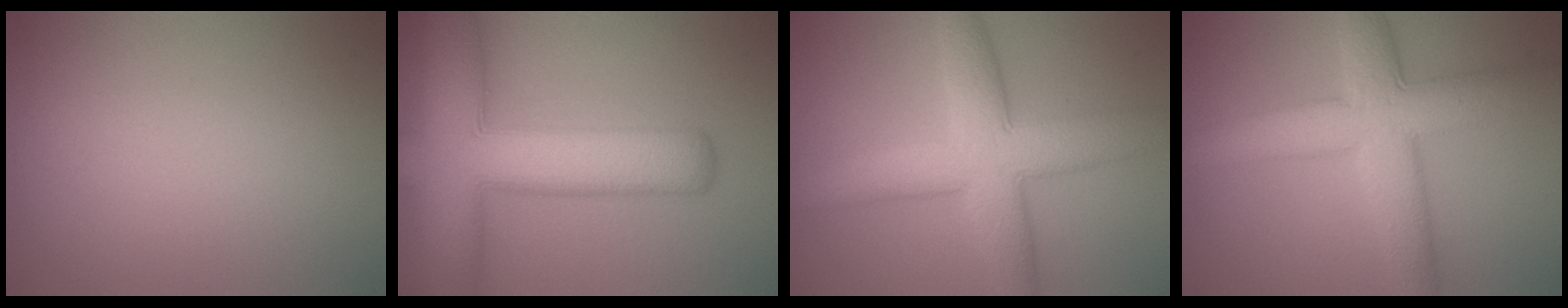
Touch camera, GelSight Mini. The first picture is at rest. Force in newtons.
{"total": 11.5, "press": 11.5, "slide": 0.5}
{"total": 8.0, "press": 8.0, "slide": 0.3}
{"total": 7.9, "press": 7.8, "slide": 0.2}